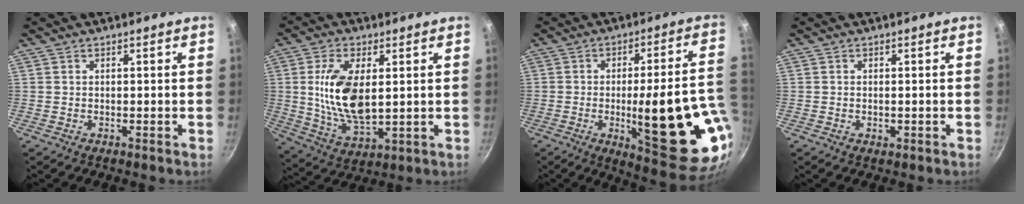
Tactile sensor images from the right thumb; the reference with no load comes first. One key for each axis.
{"total": 14.0, "fx": 2.0, "fy": 6.9, "fz": 12.0, "tx": -0.222, "ty": -0.010, "tz": 0.045}
{"total": 23.8, "fx": -5.0, "fy": 6.3, "fz": 22.4, "tx": -0.277, "ty": 0.003, "tz": -0.054}
{"total": 1.1, "fx": -0.2, "fy": 0.7, "fz": 0.8, "tx": -0.012, "ty": 0.000, "tz": -0.003}